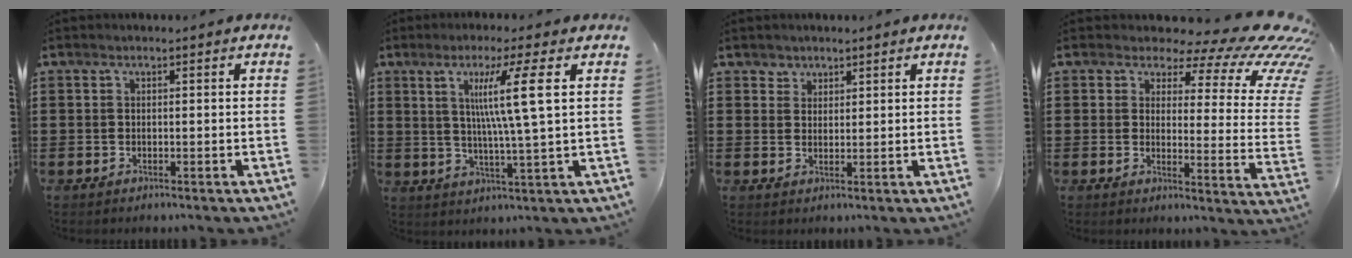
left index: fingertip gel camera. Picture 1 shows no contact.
{"total": 9.3, "force": [2.8, -0.4, 8.8], "torque": [-0.174, 0.003, 0.039]}
{"total": 2.1, "force": [1.6, 1.3, -0.2], "torque": [-0.003, 0.005, 0.031]}
{"total": 8.3, "force": [5.6, 3.1, 5.4], "torque": [-0.091, -0.040, 0.095]}